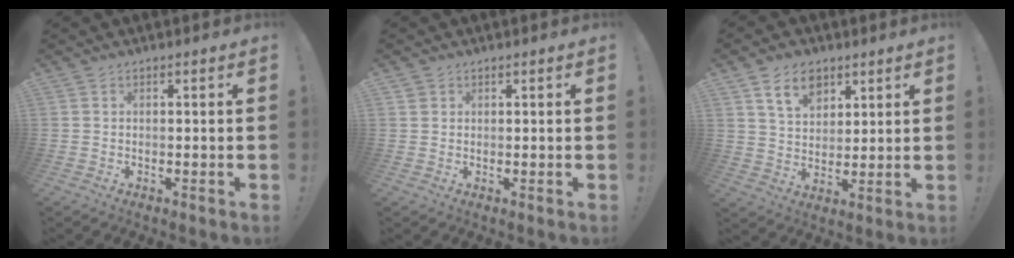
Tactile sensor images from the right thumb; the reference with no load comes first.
{"total": 1.1, "force": [0.7, 0.8, 0.2], "torque": [0.003, -0.002, 0.013]}
{"total": 9.9, "force": [5.9, 6.5, 4.6], "torque": [-0.066, -0.020, 0.110]}